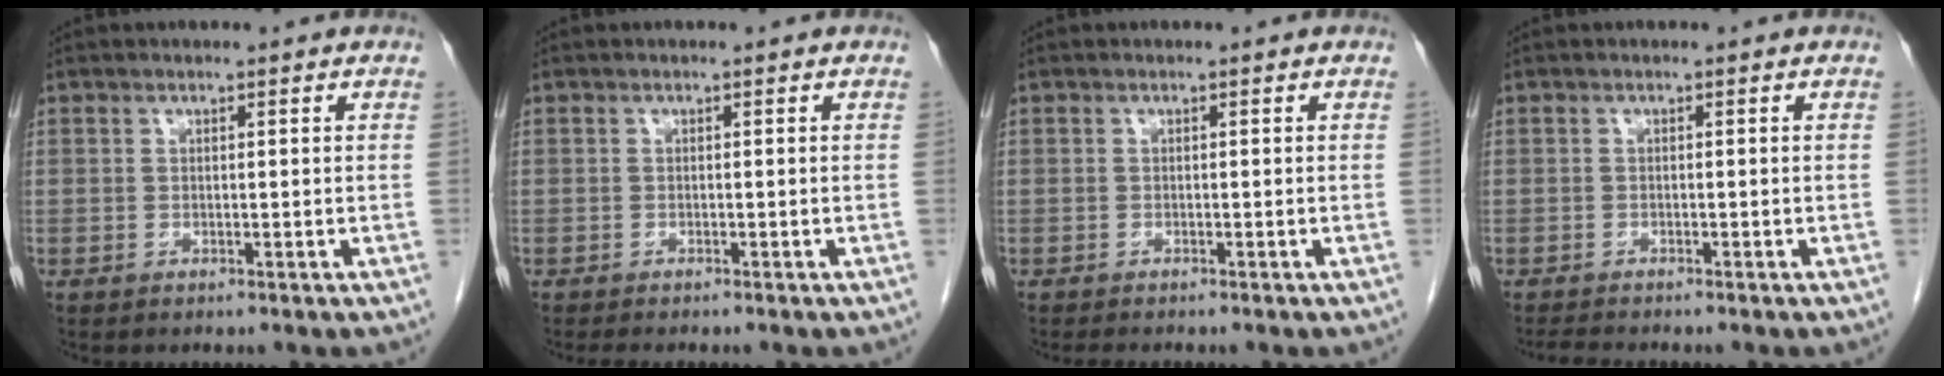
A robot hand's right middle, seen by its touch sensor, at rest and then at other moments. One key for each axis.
{"total": 2.6, "fx": -2.2, "fy": 0.4, "fz": 1.2, "tx": -0.018, "ty": -0.005, "tz": -0.027}
{"total": 2.0, "fx": -1.8, "fy": 0.3, "fz": 0.9, "tx": -0.015, "ty": -0.004, "tz": -0.022}
{"total": 2.2, "fx": -2.1, "fy": -0.1, "fz": 0.8, "tx": -0.016, "ty": -0.008, "tz": -0.035}